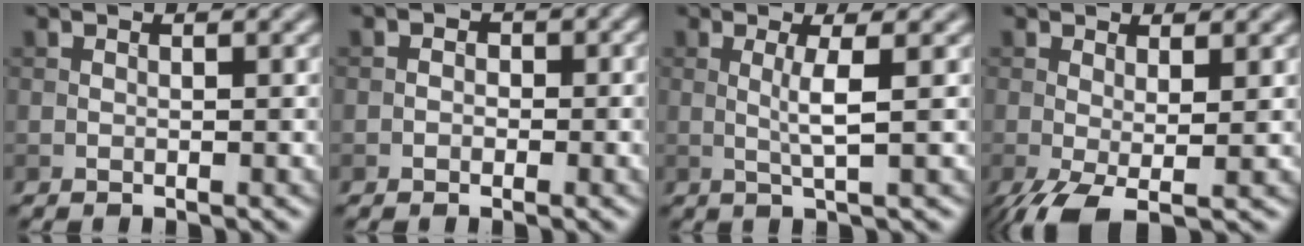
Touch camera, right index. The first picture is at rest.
{"total": 1.0, "force": [-0.3, 1.0, 0.3], "torque": [0.009, 0.000, -0.013]}
{"total": 2.4, "force": [0.3, 0.3, 2.4], "torque": [-0.047, 0.000, 0.003]}
{"total": 3.9, "force": [-1.2, 1.2, 3.6], "torque": [-0.075, -0.010, -0.025]}